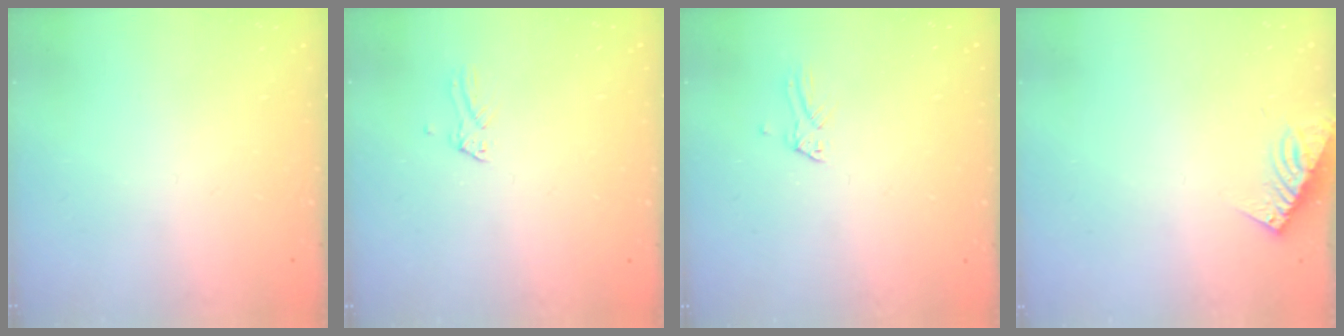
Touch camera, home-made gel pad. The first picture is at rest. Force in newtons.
{"total": 0.0}
{"total": 0.0}
{"total": 8.2, "press": 8.1, "slide": 0.4}